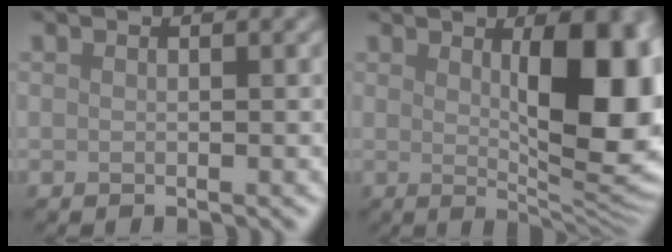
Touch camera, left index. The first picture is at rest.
{"total": 10.1, "force": [1.5, 3.4, 9.4], "torque": [-0.118, -0.008, 0.029]}